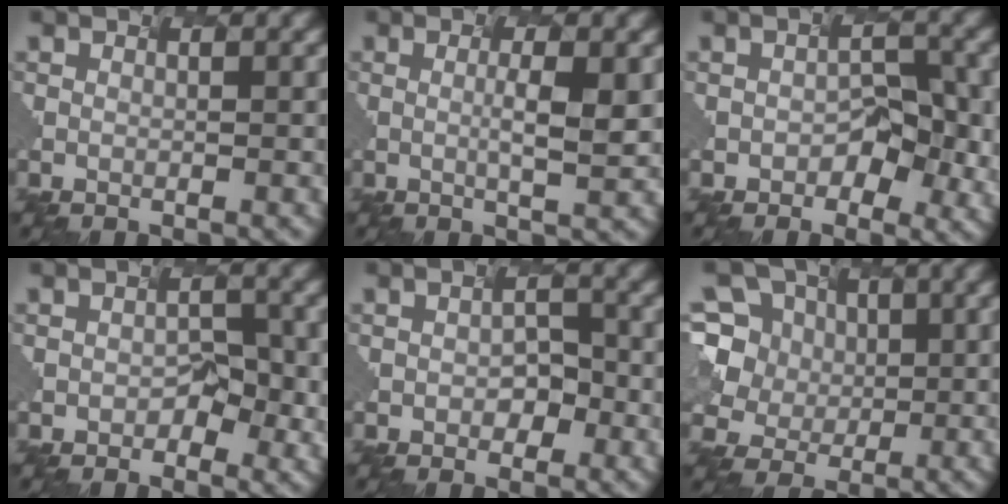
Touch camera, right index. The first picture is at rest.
{"total": 2.4, "force": [-0.1, 0.1, 2.3], "torque": [-0.041, 0.000, 0.004]}
{"total": 3.0, "force": [-1.1, 1.9, 2.0], "torque": [-0.031, -0.002, -0.009]}
{"total": 1.9, "force": [-0.8, 1.2, 1.2], "torque": [-0.022, -0.005, -0.003]}
{"total": 1.8, "force": [-0.8, 1.2, 1.1], "torque": [-0.027, -0.002, -0.005]}
{"total": 8.8, "force": [2.3, 7.7, 3.7], "torque": [-0.078, 0.021, 0.024]}